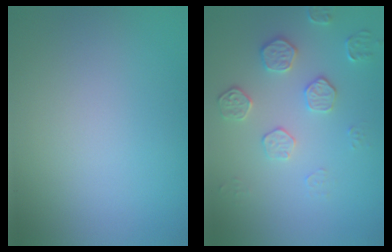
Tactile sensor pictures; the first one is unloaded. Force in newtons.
{"total": 2.2, "press": 1.8, "slide": 1.2}